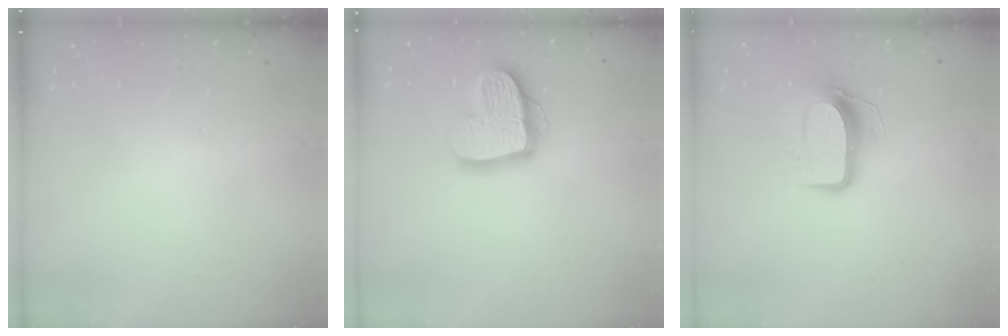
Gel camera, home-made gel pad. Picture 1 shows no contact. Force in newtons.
{"total": 16.0, "press": 16.0, "slide": 1.5}
{"total": 10.0, "press": 10.0, "slide": 1.0}